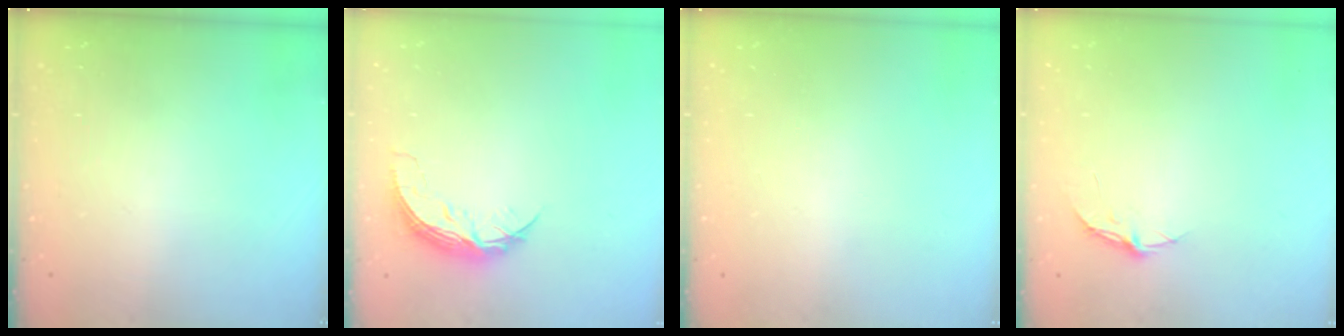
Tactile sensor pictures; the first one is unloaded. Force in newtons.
{"total": 8.0, "press": 8.0, "slide": 0.6}
{"total": 0.0}
{"total": 3.8, "press": 3.8, "slide": 0.3}